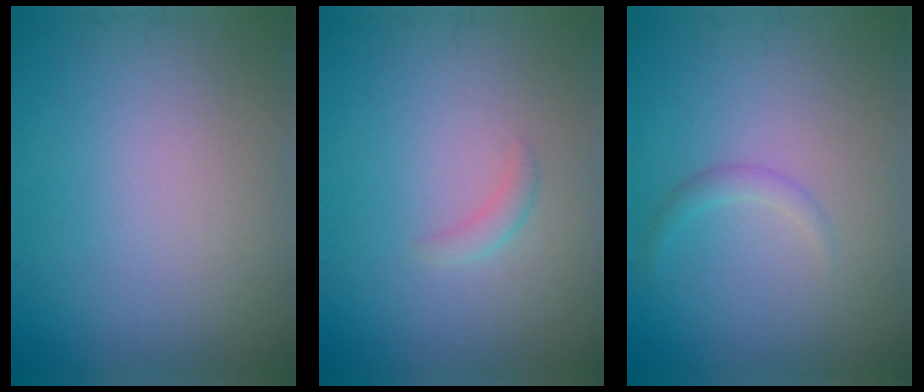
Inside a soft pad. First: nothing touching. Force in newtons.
{"total": 1.0, "press": 1.0, "slide": 0.0}
{"total": 1.0, "press": 1.0, "slide": 0.1}